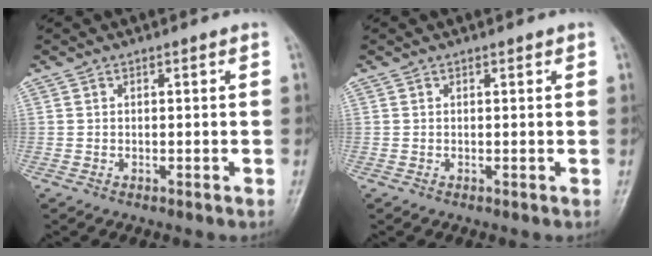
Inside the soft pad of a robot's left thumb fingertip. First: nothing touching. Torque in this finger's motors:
{"motor_torque": [-0.17, -0.08, -0.13, -0.13, 0.01]}